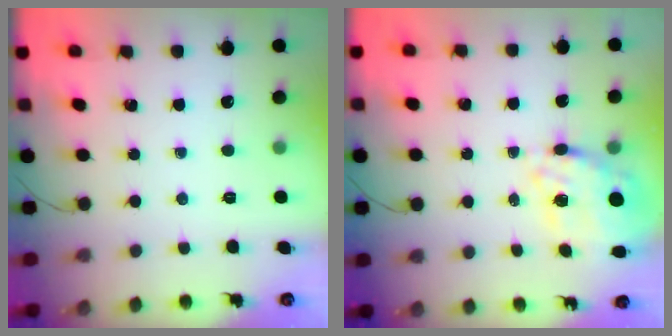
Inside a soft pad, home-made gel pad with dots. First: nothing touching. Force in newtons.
{"total": 12.9, "press": 12.1, "slide": 4.5}